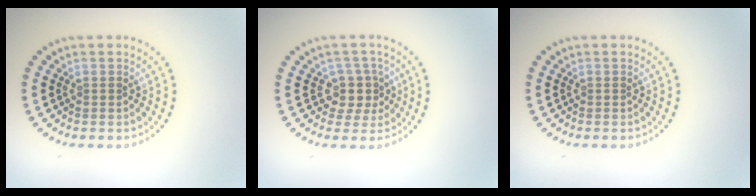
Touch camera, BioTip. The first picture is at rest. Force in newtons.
{"total": 2.6, "press": 2.1, "slide": 1.5}
{"total": 0.0}